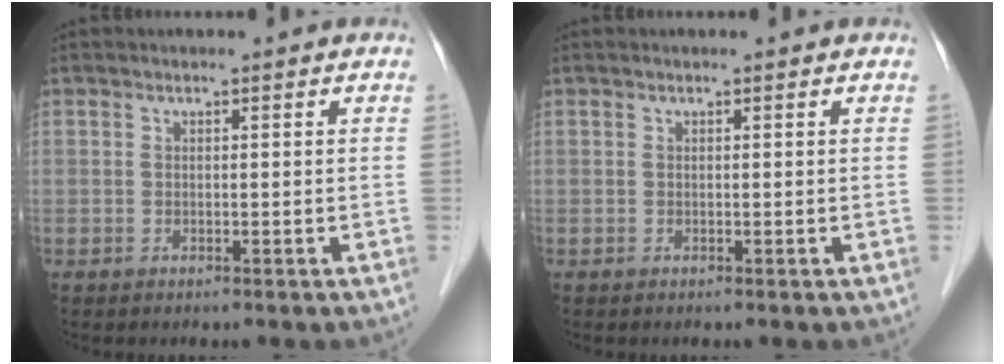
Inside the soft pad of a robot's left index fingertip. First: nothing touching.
{"total": 0.0}